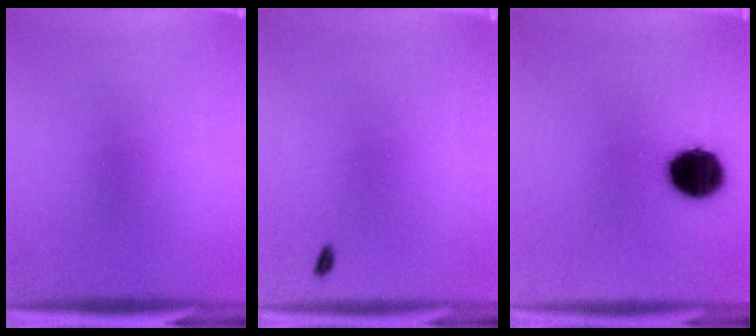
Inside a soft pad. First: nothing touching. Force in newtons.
{"total": 1.1}
{"total": 12.3}